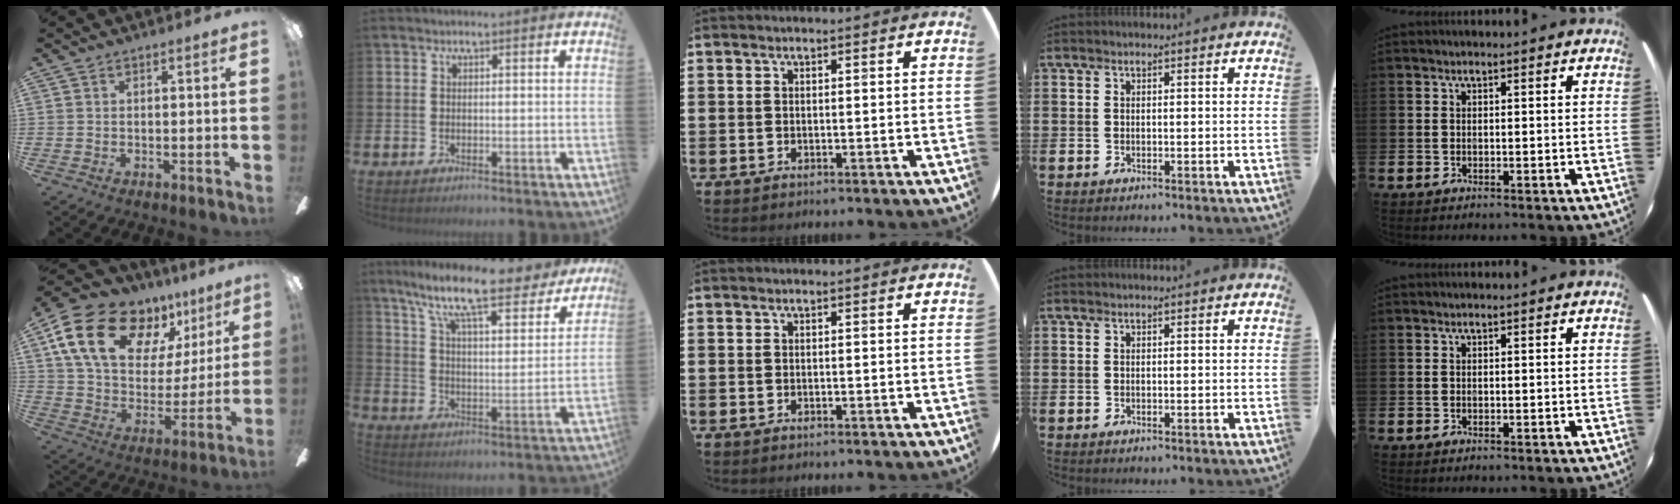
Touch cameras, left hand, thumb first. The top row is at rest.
{"thumb": {"total": 21.5, "force": [12.5, 12.3, 12.5], "torque": [-0.213, -0.061, 0.230]}, "index": {"total": 11.5, "force": [9.4, 2.1, 6.2], "torque": [-0.144, -0.057, 0.155]}}